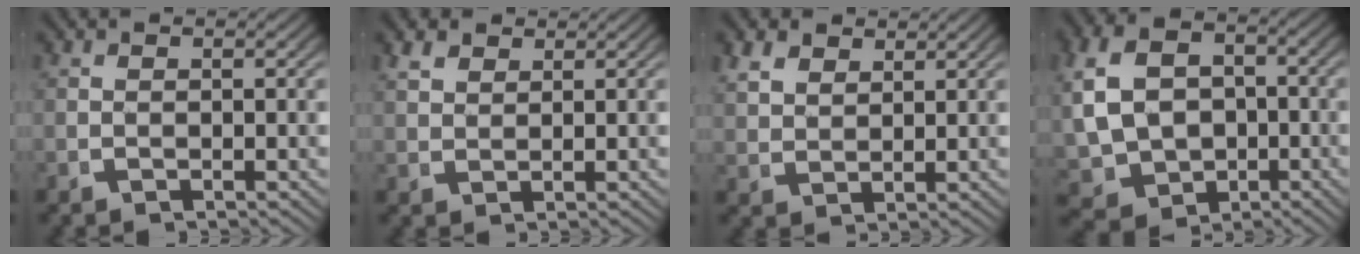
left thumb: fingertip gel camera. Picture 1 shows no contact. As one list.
[{"total": 2.5, "force": [2.2, 0.8, 0.8], "torque": [-0.006, 0.004, 0.045]}, {"total": 3.5, "force": [2.8, 1.6, 1.3], "torque": [-0.017, 0.001, 0.057]}, {"total": 10.6, "force": [-1.2, 8.5, 6.2], "torque": [-0.132, -0.044, 0.001]}]